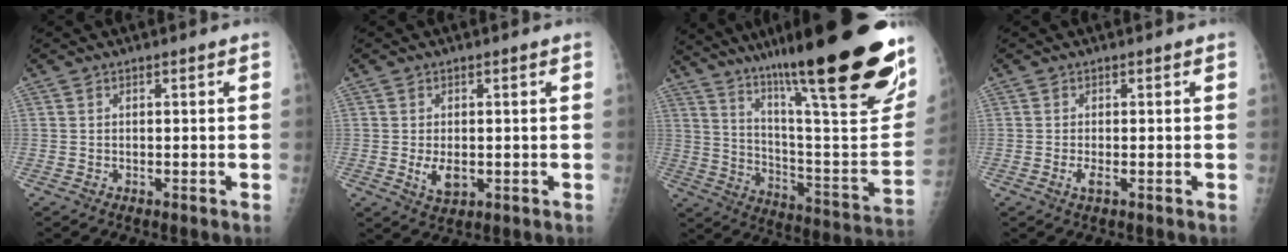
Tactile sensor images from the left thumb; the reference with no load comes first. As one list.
[{"total": 4.1, "force": [-0.4, 2.3, 3.4], "torque": [-0.054, -0.008, 0.001]}, {"total": 35.8, "force": [24.5, 5.5, 25.6], "torque": [-0.308, -0.098, 0.366]}, {"total": 1.5, "force": [-0.3, 0.3, 1.5], "torque": [-0.032, -0.003, -0.006]}]